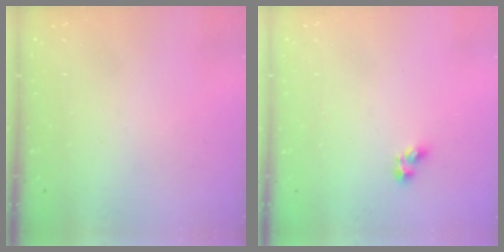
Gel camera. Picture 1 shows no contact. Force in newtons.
{"total": 3.5, "press": 3.3, "slide": 1.2}